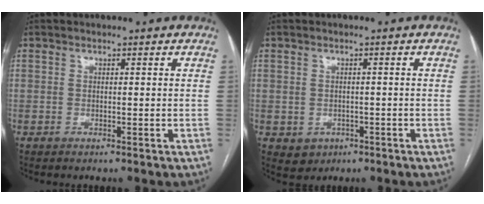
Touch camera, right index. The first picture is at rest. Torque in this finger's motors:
{"motor_torque": [-0.14, 0.07, -0.46, -0.19]}